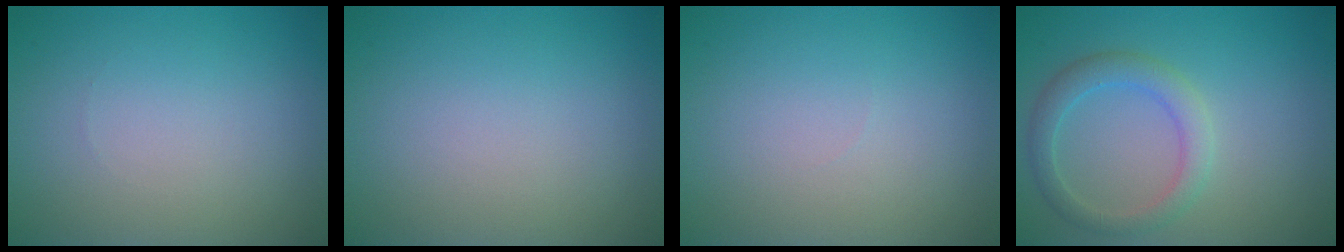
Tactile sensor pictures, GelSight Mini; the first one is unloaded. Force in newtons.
{"total": 0.0}
{"total": 0.0}
{"total": 2.9, "press": 2.9, "slide": 0.1}